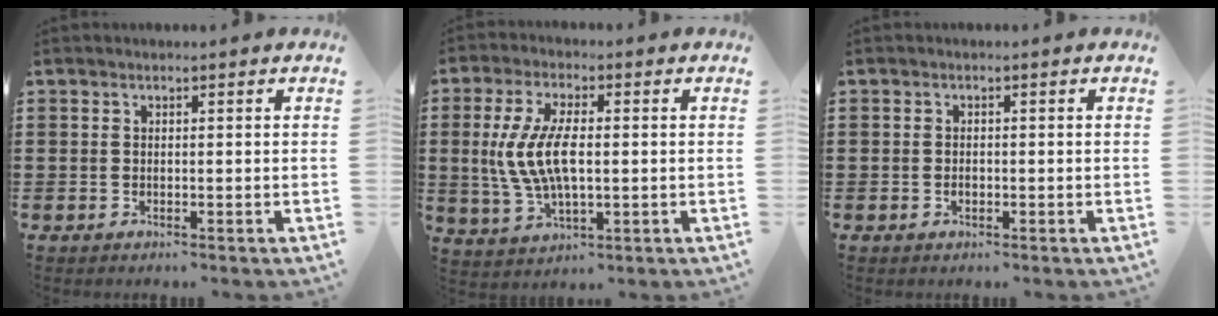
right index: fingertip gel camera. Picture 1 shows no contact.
{"total": 9.0, "force": [0.1, 3.8, 8.2], "torque": [-0.193, -0.005, -0.009]}
{"total": 0.8, "force": [-0.4, 0.5, 0.5], "torque": [-0.011, -0.001, -0.008]}